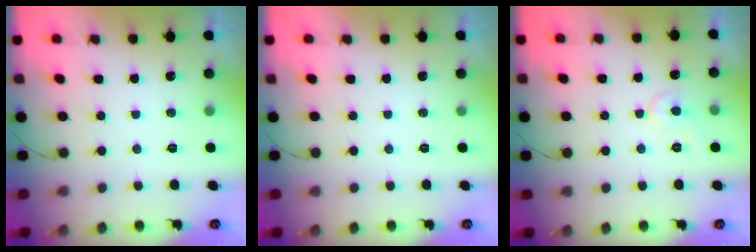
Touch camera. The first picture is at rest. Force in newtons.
{"total": 0.0}
{"total": 5.2, "press": 5.2, "slide": 0.4}